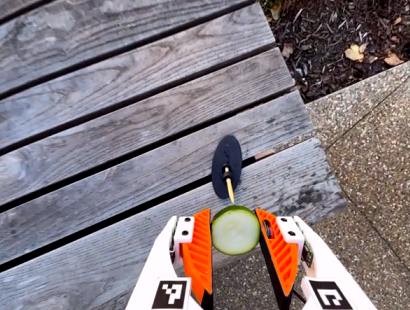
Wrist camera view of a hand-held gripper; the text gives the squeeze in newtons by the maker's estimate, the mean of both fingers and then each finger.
{"total": 8.8, "left": 8.5, "right": 9.1}